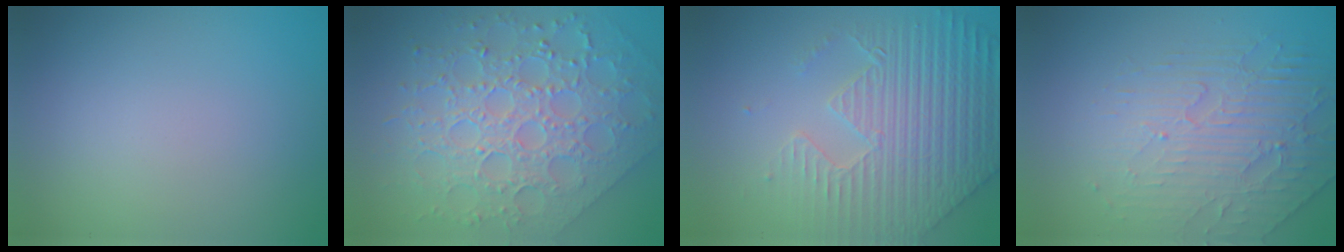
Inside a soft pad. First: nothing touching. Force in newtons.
{"total": 8.1, "press": 6.5, "slide": 4.9}
{"total": 7.3, "press": 6.0, "slide": 4.1}
{"total": 4.1, "press": 3.7, "slide": 1.8}